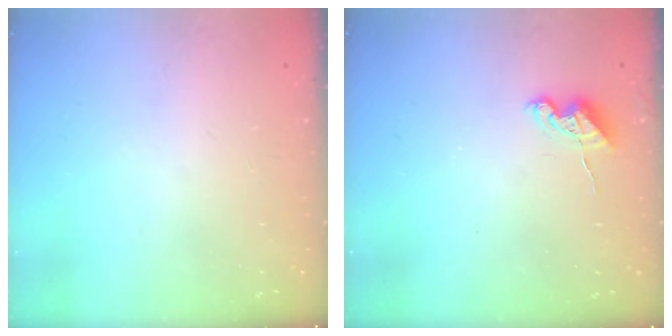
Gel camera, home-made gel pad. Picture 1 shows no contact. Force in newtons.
{"total": 5.5, "press": 5.5, "slide": 0.6}